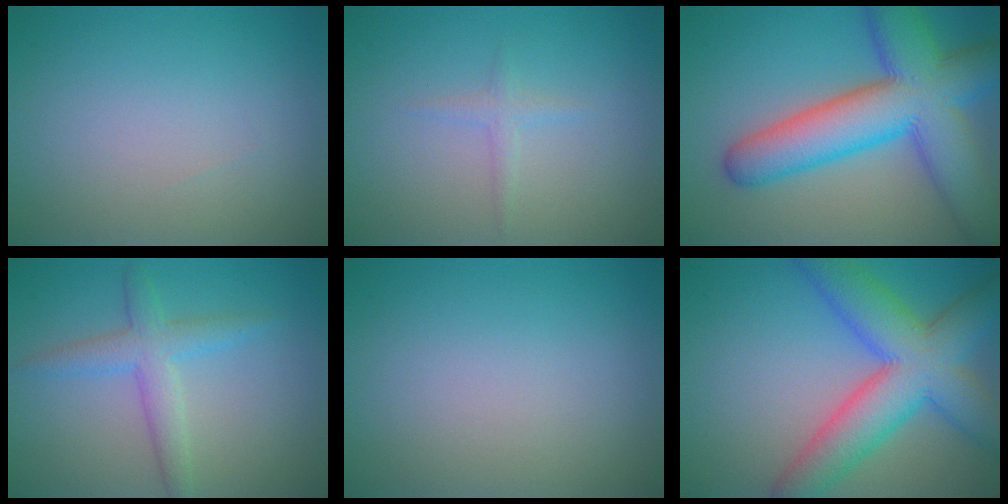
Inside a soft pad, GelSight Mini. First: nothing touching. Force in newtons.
{"total": 1.1, "press": 1.1, "slide": 0.0}
{"total": 11.9, "press": 11.9, "slide": 0.3}
{"total": 3.3, "press": 3.3, "slide": 0.0}
{"total": 0.0}
{"total": 9.6, "press": 9.6, "slide": 0.6}